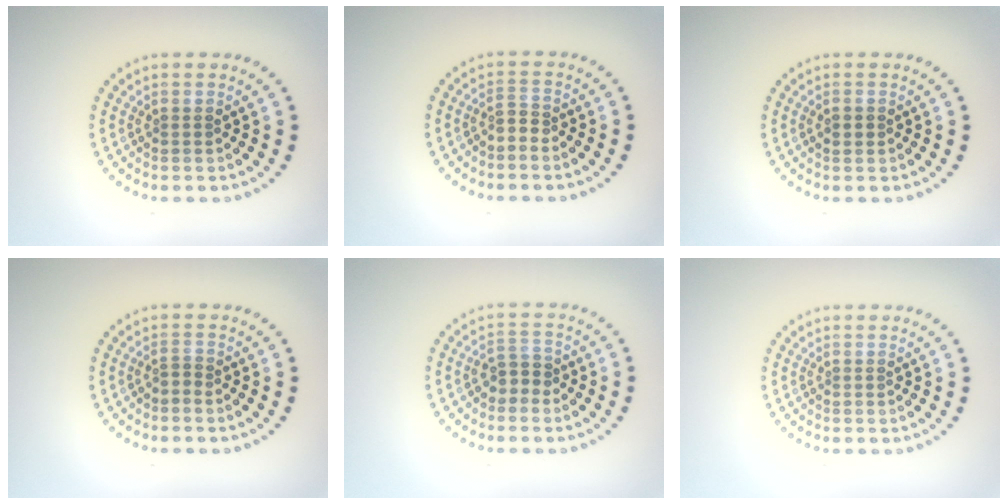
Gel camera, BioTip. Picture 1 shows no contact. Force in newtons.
{"total": 1.2, "press": 0.7, "slide": 1.0}
{"total": 0.7, "press": 0.7, "slide": 0.1}
{"total": 0.8, "press": 0.4, "slide": 0.7}
{"total": 1.9, "press": 1.8, "slide": 0.7}
{"total": 0.0}